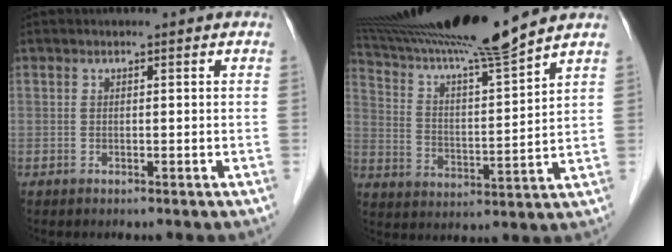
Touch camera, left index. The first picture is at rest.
{"total": 16.4, "force": [14.6, -2.0, 7.1], "torque": [-0.133, -0.017, 0.250]}